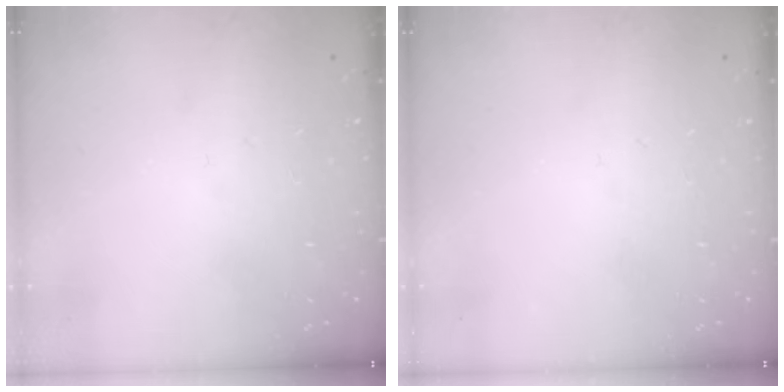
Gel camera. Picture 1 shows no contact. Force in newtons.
{"total": 0.0}